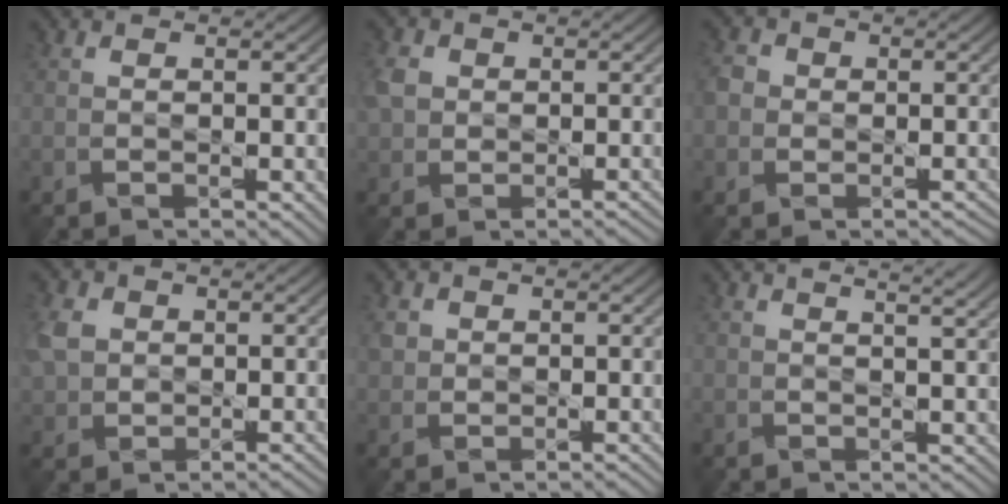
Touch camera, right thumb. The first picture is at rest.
{"total": 2.6, "force": [0.5, 2.5, 0.7], "torque": [-0.019, 0.007, 0.008]}
{"total": 4.1, "force": [-0.3, 4.0, 1.1], "torque": [-0.025, 0.018, -0.026]}
{"total": 3.4, "force": [1.0, 3.0, 1.3], "torque": [-0.041, 0.010, 0.017]}
{"total": 1.5, "force": [0.9, 1.2, -0.3], "torque": [0.001, 0.007, 0.019]}
{"total": 3.4, "force": [3.3, -0.3, 1.0], "torque": [-0.022, 0.012, 0.049]}